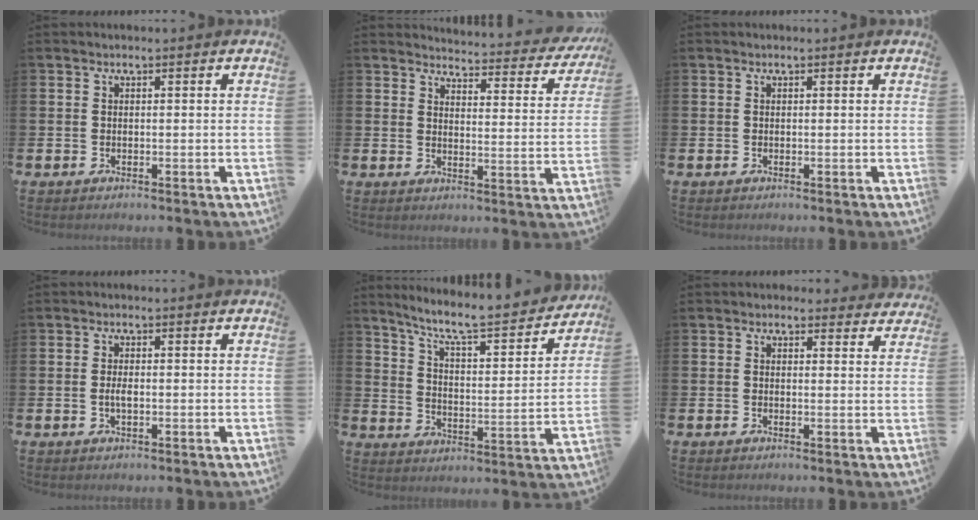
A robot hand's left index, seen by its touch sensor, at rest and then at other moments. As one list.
[{"total": 3.5, "force": [3.4, 0.5, 0.6], "torque": [-0.018, -0.035, 0.052]}, {"total": 0.0}, {"total": 1.7, "force": [-0.2, 0.6, 1.5], "torque": [-0.024, -0.001, -0.006]}, {"total": 8.3, "force": [7.5, 1.1, 3.4], "torque": [-0.096, -0.053, 0.124]}, {"total": 2.0, "force": [1.8, 0.8, 0.0], "torque": [0.003, -0.004, 0.032]}]